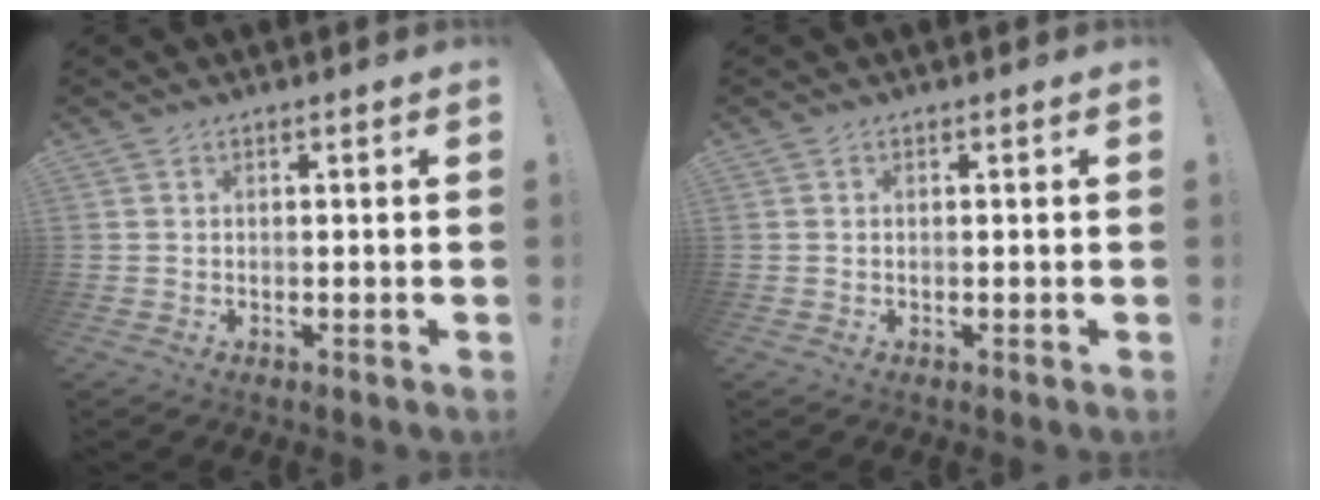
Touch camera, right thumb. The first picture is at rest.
{"total": 0.0}